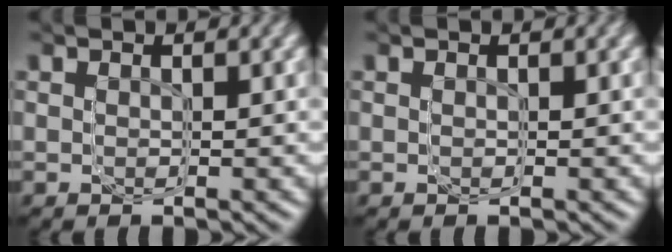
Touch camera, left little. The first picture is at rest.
{"total": 0.0}